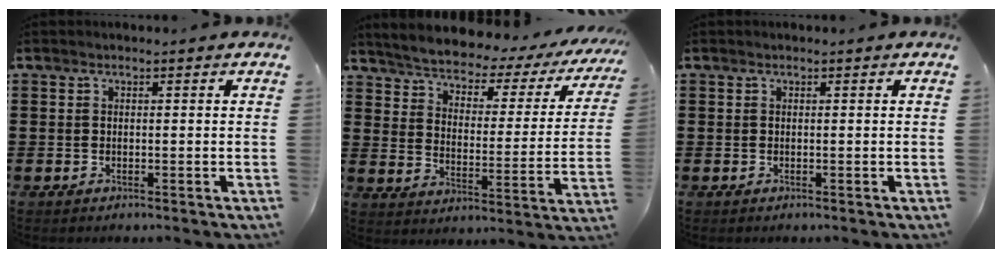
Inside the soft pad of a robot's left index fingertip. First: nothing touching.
{"total": 3.2, "force": [3.0, 0.4, 1.1], "torque": [-0.043, -0.031, 0.040]}
{"total": 0.0}